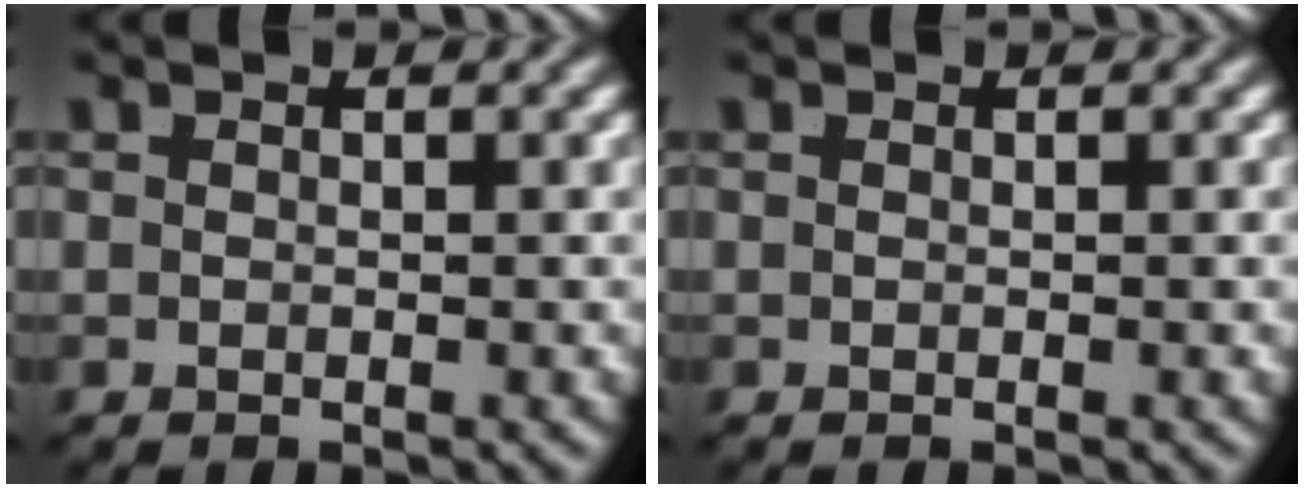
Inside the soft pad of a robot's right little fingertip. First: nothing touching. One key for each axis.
{"total": 0.0}